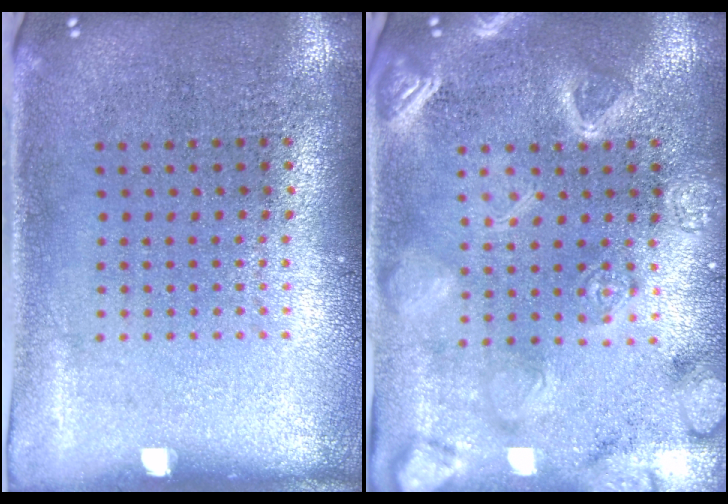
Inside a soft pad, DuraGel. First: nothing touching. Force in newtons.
{"total": 3.1, "press": 3.1, "slide": 0.6}